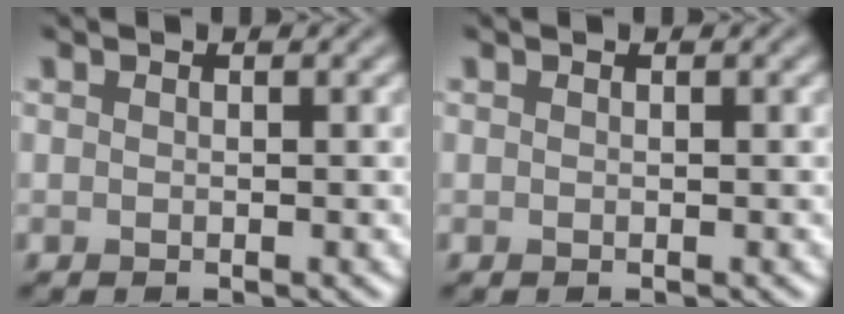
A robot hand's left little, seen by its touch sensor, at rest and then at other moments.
{"total": 0.0}